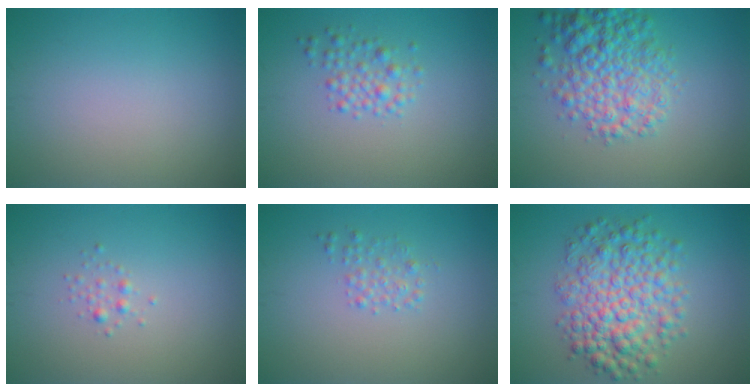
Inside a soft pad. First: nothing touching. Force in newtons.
{"total": 2.0, "press": 2.0, "slide": 0.0}
{"total": 6.3, "press": 6.3, "slide": 0.2}
{"total": 0.8, "press": 0.8, "slide": 0.0}
{"total": 1.4, "press": 1.4, "slide": 0.1}
{"total": 6.8, "press": 6.8, "slide": 0.1}